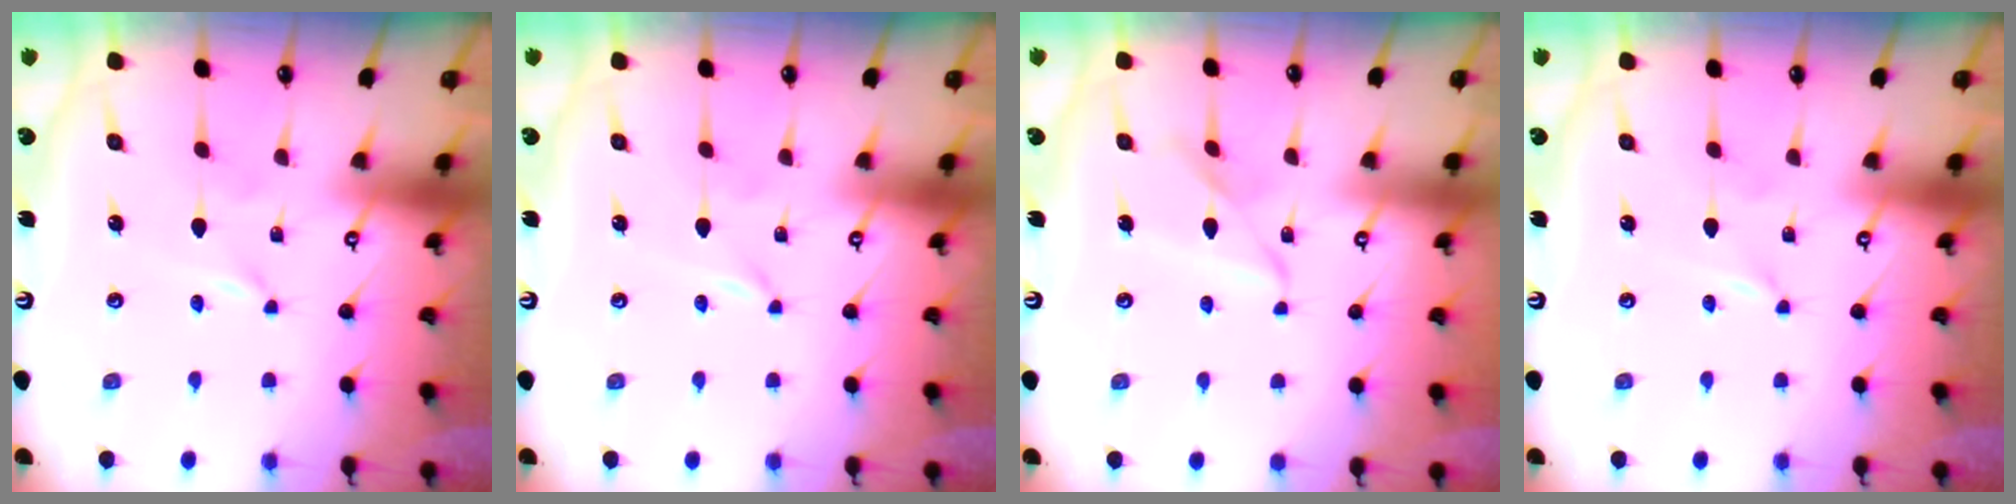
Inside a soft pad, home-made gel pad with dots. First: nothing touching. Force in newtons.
{"total": 0.0}
{"total": 8.6, "press": 8.6, "slide": 0.7}
{"total": 0.0}